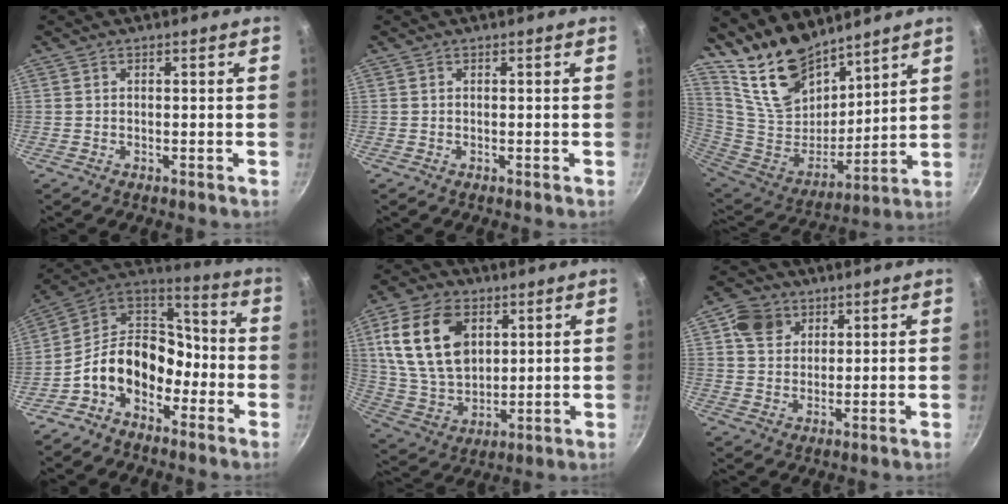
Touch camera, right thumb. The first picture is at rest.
{"total": 0.0}
{"total": 18.8, "force": [14.3, 9.1, 8.1], "torque": [-0.119, -0.110, 0.279]}
{"total": 15.3, "force": [-5.9, 10.9, 8.9], "torque": [-0.115, 0.073, -0.130]}
{"total": 18.5, "force": [5.8, 12.3, 12.6], "torque": [-0.215, -0.010, 0.119]}
{"total": 6.8, "force": [3.2, 5.5, 2.6], "torque": [-0.017, -0.002, 0.056]}